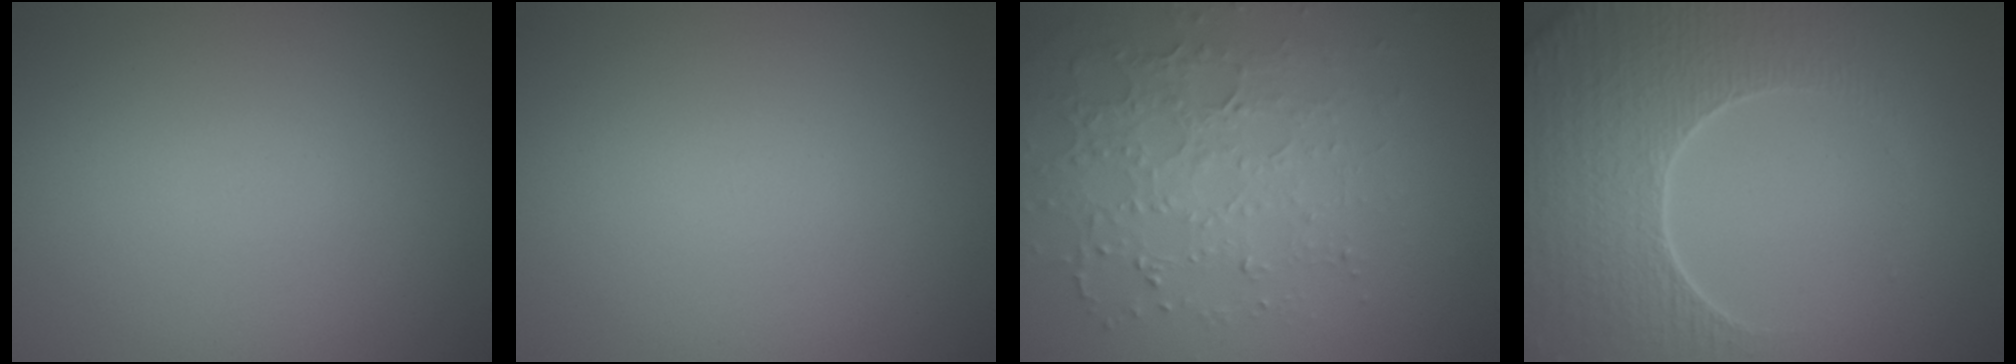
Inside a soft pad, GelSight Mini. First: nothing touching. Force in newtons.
{"total": 0.0}
{"total": 4.0, "press": 3.8, "slide": 1.4}
{"total": 6.9, "press": 5.6, "slide": 3.9}